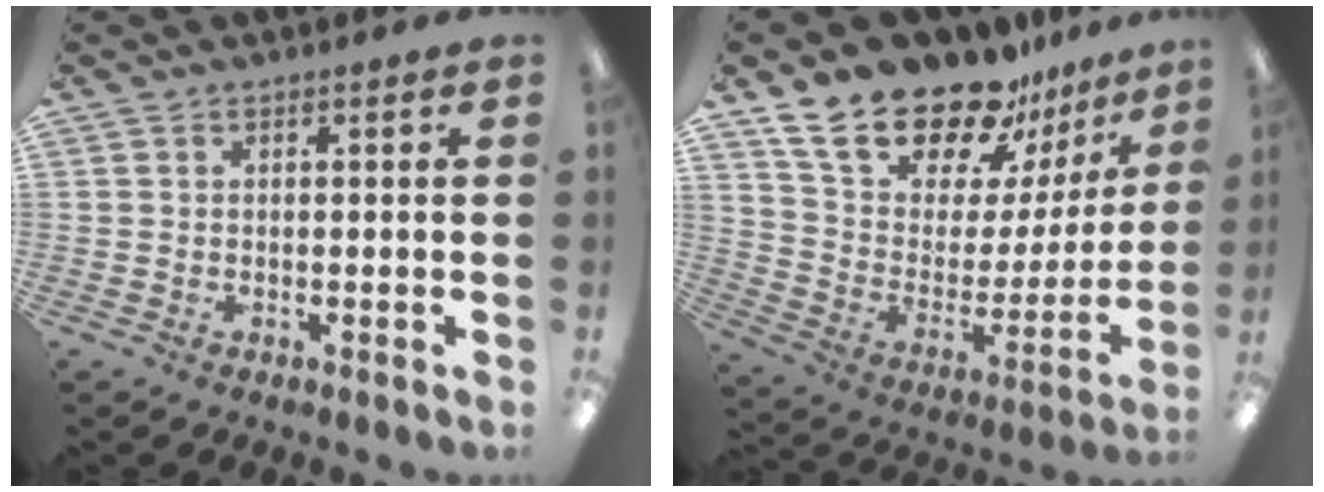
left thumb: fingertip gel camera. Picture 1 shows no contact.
{"total": 21.7, "force": [17.9, 9.2, 8.1], "torque": [-0.145, -0.128, 0.319]}